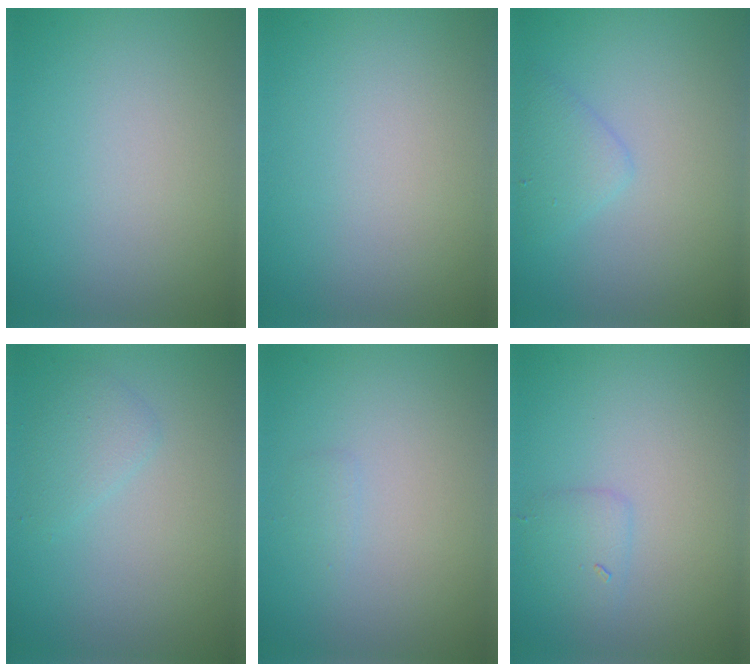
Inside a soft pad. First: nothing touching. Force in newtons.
{"total": 0.0}
{"total": 1.9, "press": 1.9, "slide": 0.0}
{"total": 1.6, "press": 1.6, "slide": 0.0}
{"total": 0.6, "press": 0.6, "slide": 0.0}
{"total": 1.5, "press": 1.5, "slide": 0.1}